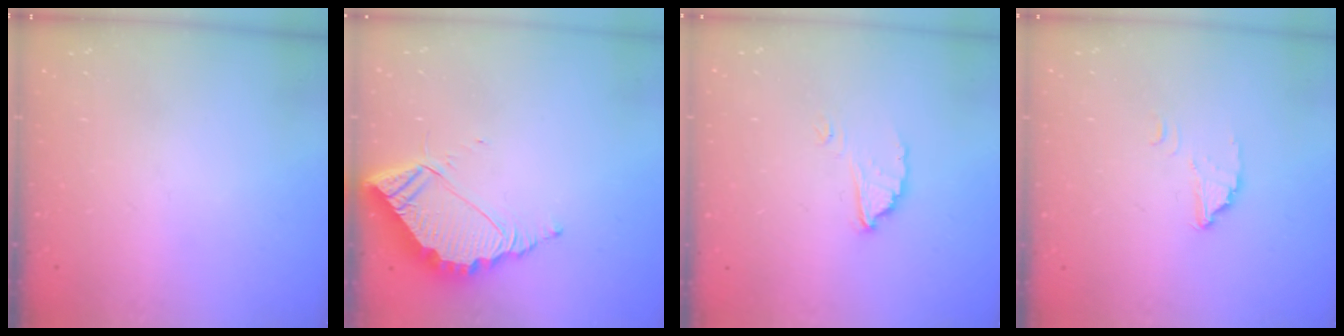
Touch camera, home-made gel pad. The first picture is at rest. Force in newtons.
{"total": 8.3, "press": 8.3, "slide": 0.5}
{"total": 4.4, "press": 4.3, "slide": 0.2}
{"total": 2.8, "press": 2.8, "slide": 0.1}